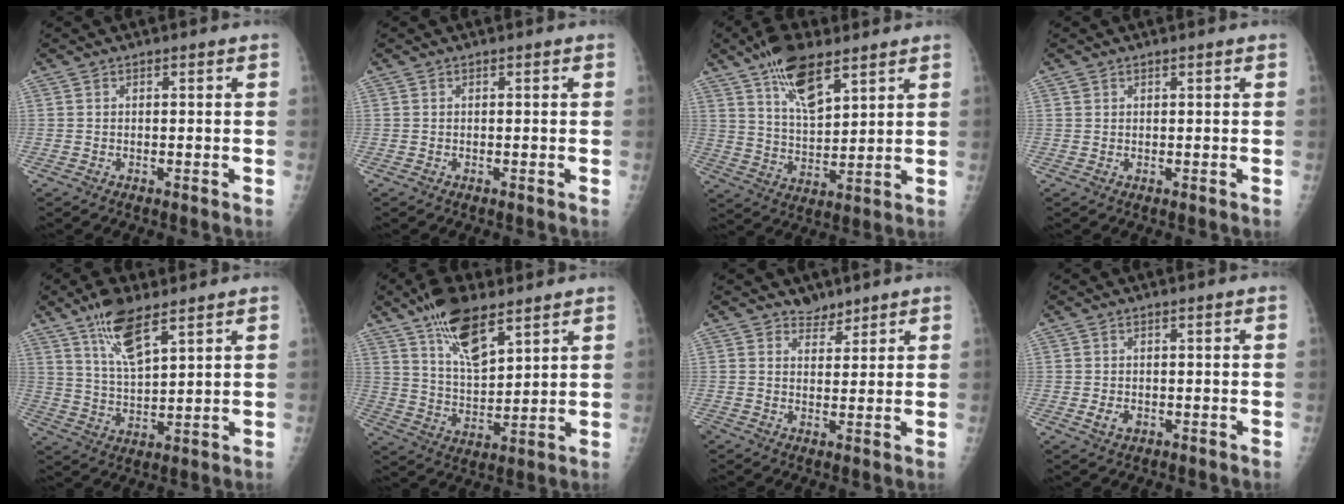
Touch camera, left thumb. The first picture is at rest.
{"total": 0.0}
{"total": 12.2, "force": [7.6, 5.0, 8.2], "torque": [-0.124, -0.034, 0.140]}
{"total": 1.0, "force": [0.6, 0.6, 0.3], "torque": [0.003, -0.002, 0.009]}
{"total": 9.8, "force": [6.3, 3.1, 6.8], "torque": [-0.119, -0.030, 0.125]}
{"total": 13.1, "force": [8.4, 5.2, 8.6], "torque": [-0.132, -0.041, 0.158]}
{"total": 3.2, "force": [2.6, 1.9, 0.1], "torque": [0.020, -0.018, 0.038]}
{"total": 2.0, "force": [-0.3, 1.4, 1.4], "torque": [-0.020, -0.002, -0.002]}